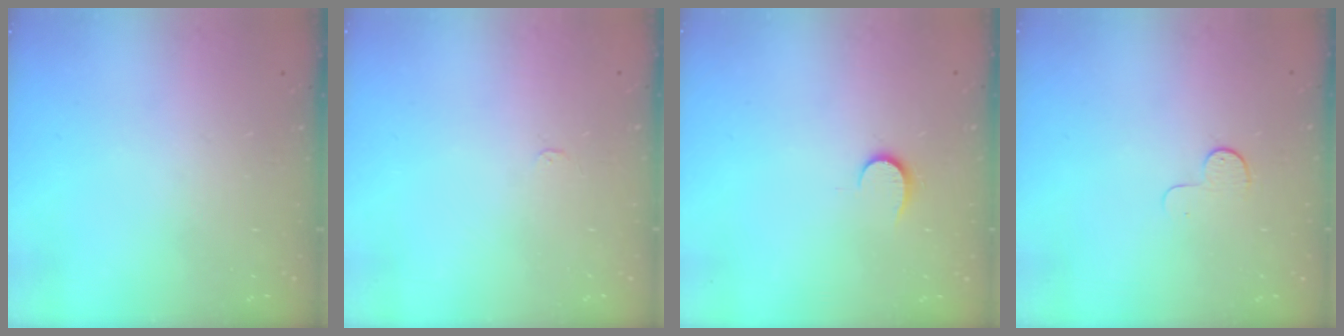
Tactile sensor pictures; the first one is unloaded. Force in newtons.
{"total": 2.4, "press": 2.4, "slide": 0.3}
{"total": 6.7, "press": 6.7, "slide": 0.6}
{"total": 4.6, "press": 4.6, "slide": 0.4}